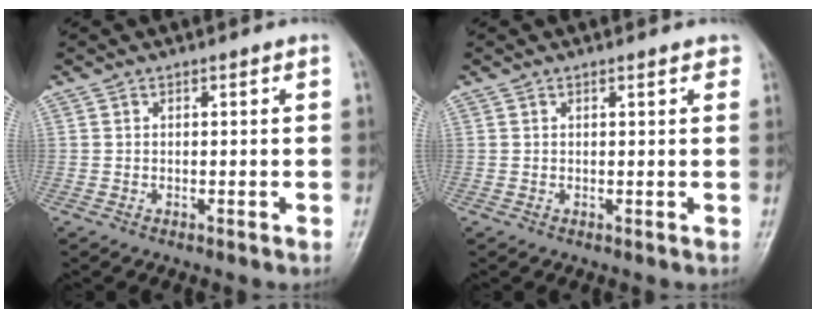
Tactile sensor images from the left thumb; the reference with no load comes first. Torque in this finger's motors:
{"motor_torque": [-0.04, -0.02, -0.19, -0.03, 0.05]}